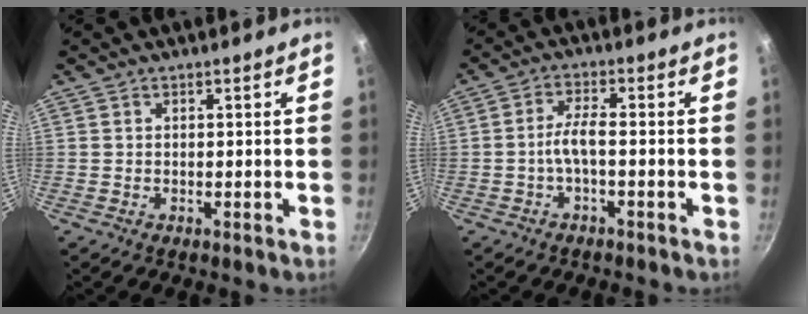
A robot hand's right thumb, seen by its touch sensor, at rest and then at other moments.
{"total": 4.0, "force": [-1.5, 0.9, 3.6], "torque": [-0.082, 0.022, -0.035]}